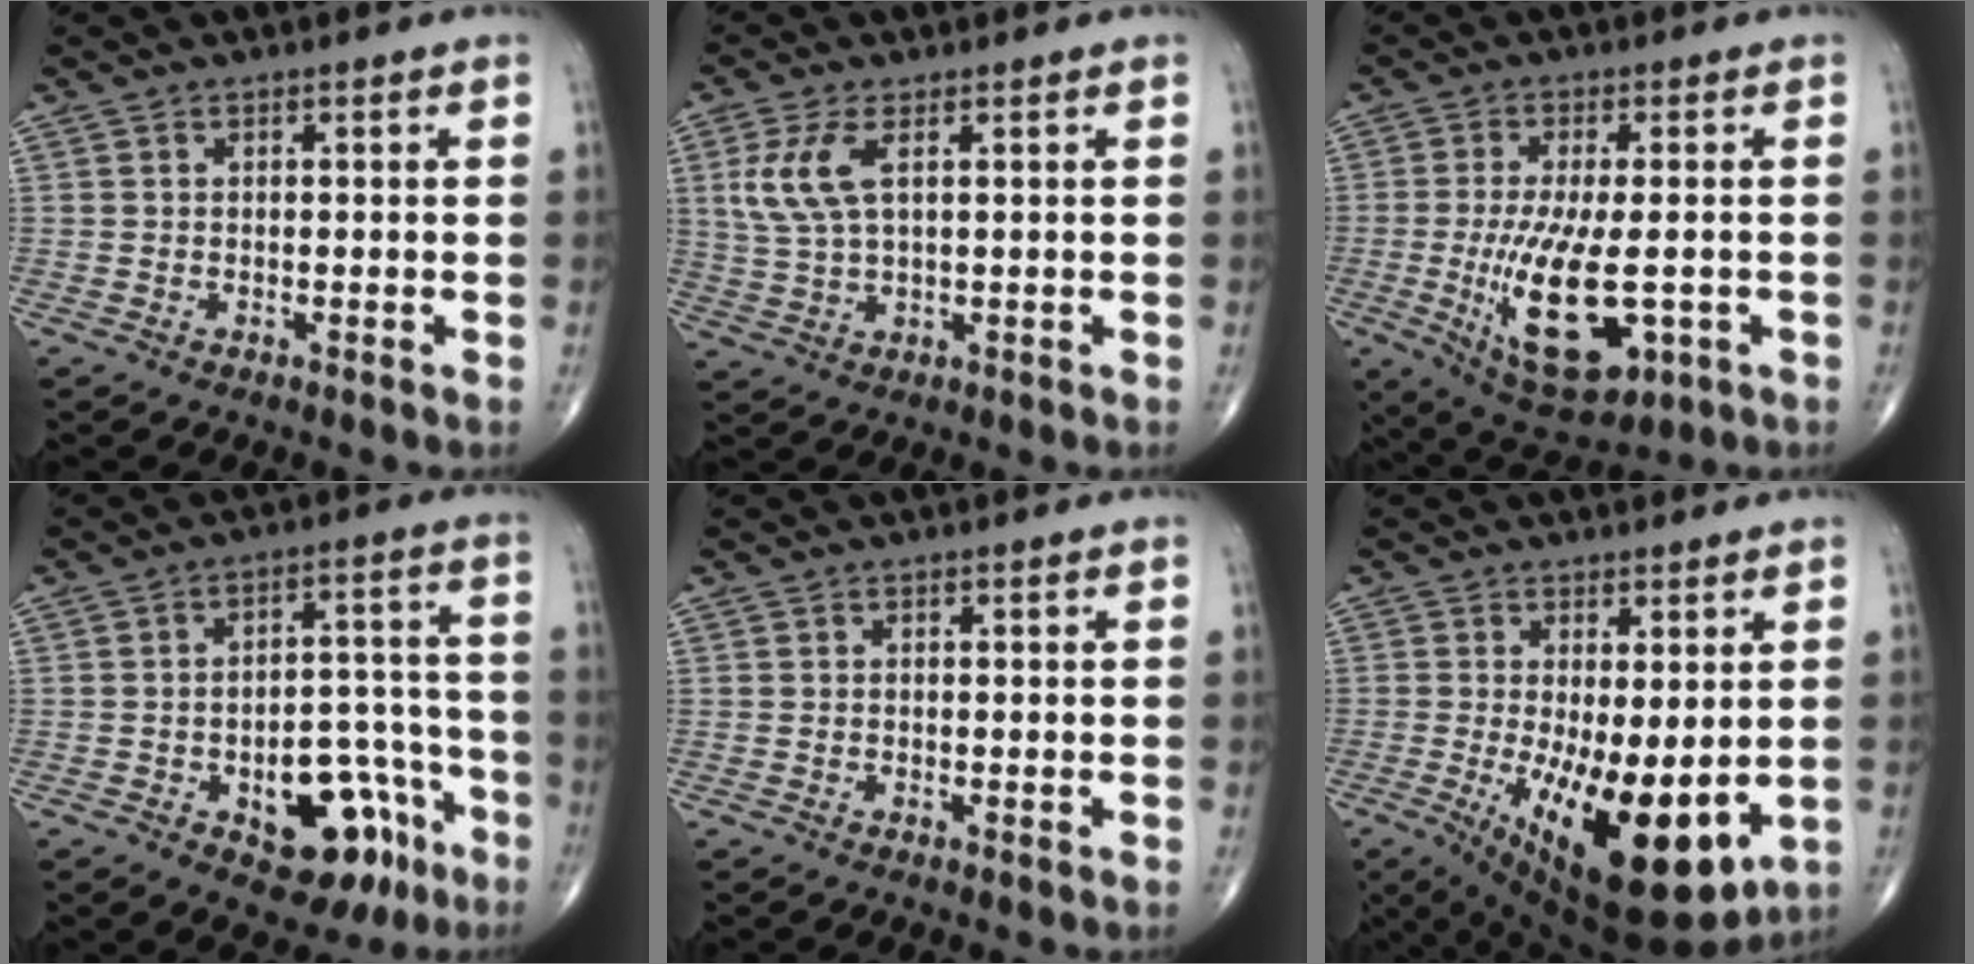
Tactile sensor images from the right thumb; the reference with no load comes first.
{"total": 7.5, "force": [2.3, 3.2, 6.4], "torque": [-0.153, -0.001, 0.050]}
{"total": 15.1, "force": [-3.0, 5.9, 13.5], "torque": [-0.244, -0.021, -0.034]}
{"total": 14.7, "force": [-6.8, 8.1, 10.2], "torque": [-0.094, 0.058, -0.083]}
{"total": 0.0}
{"total": 17.1, "force": [-3.2, 6.5, 15.4], "torque": [-0.231, -0.036, -0.026]}